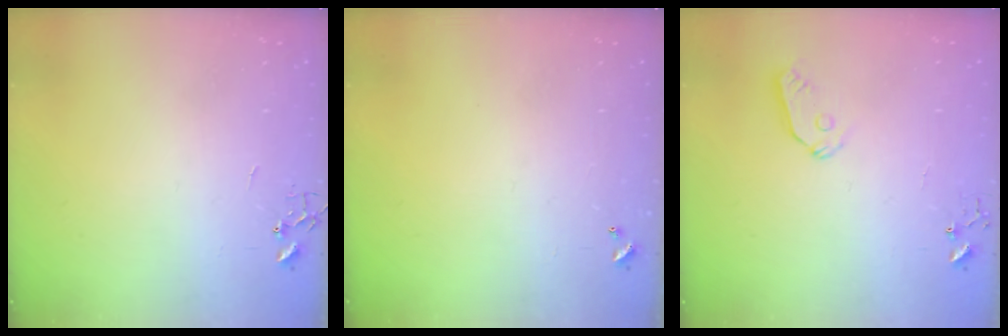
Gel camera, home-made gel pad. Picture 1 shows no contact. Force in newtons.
{"total": 0.0}
{"total": 6.5, "press": 6.5, "slide": 0.2}